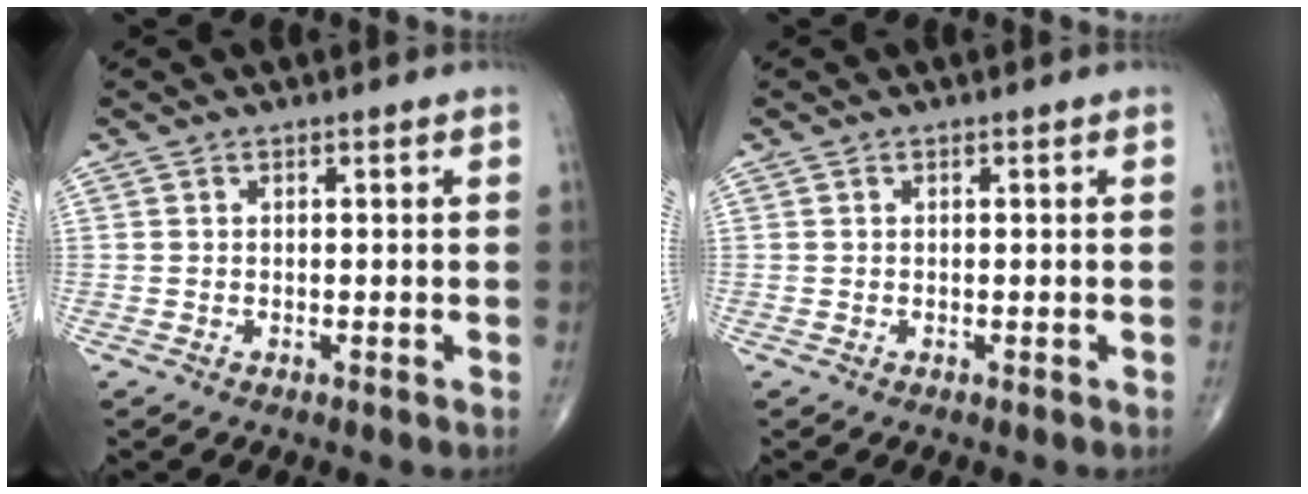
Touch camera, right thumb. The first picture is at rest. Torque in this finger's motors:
{"motor_torque": [0.05, 0.06, -0.08, -0.04, 0.04]}